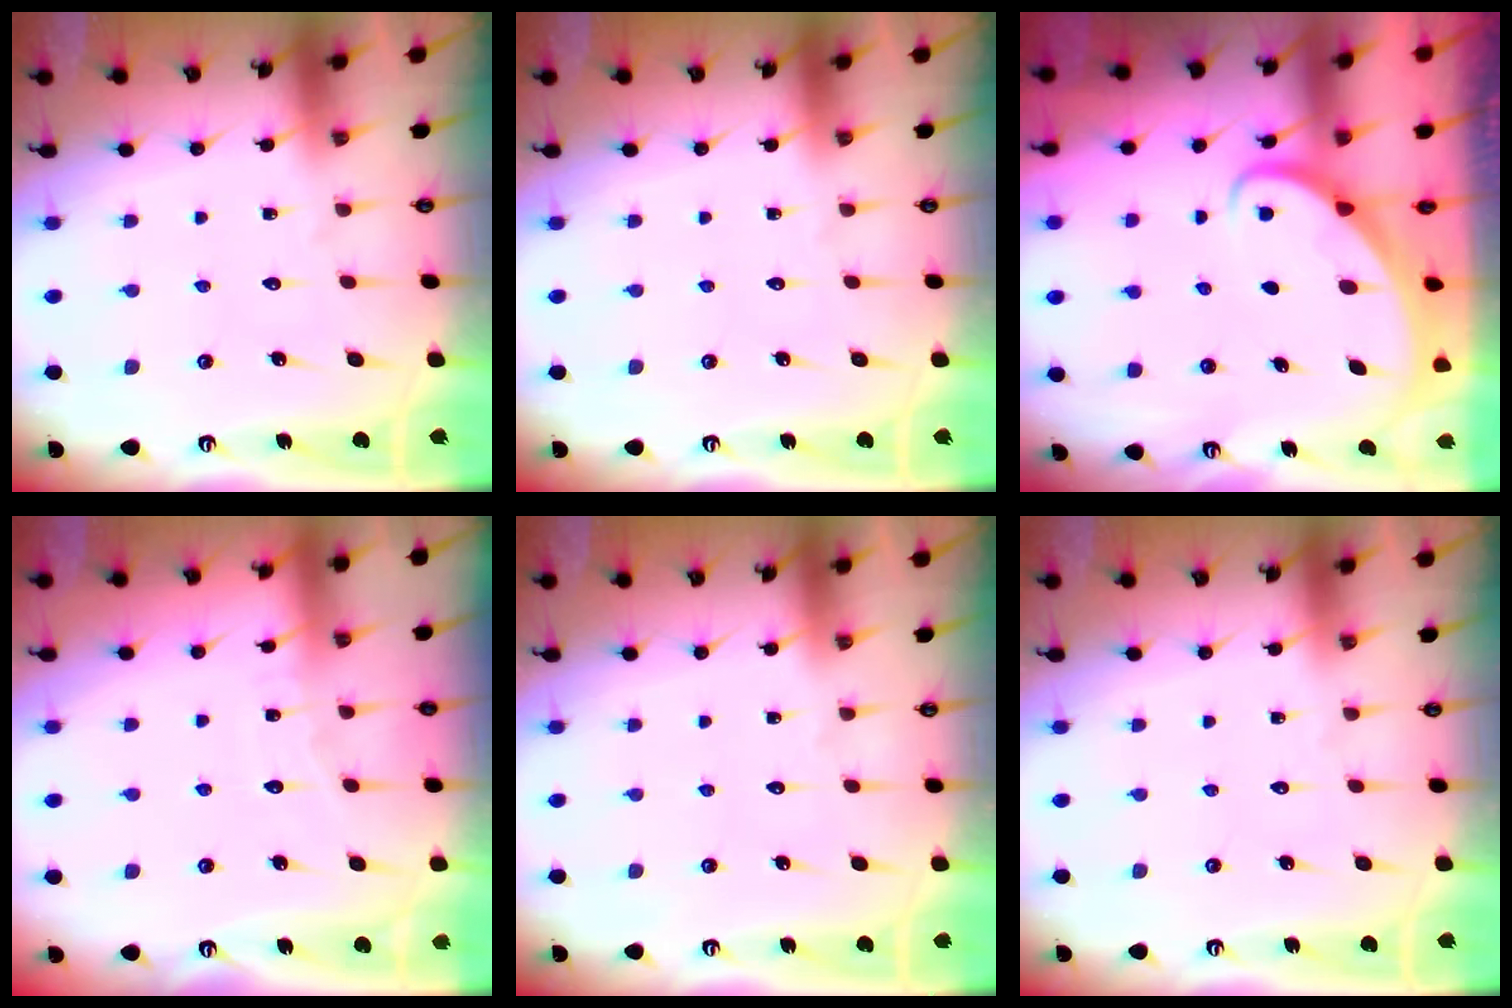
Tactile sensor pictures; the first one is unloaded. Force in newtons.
{"total": 0.0}
{"total": 2.2, "press": 2.2, "slide": 0.2}
{"total": 3.5, "press": 3.5, "slide": 0.4}
{"total": 0.0}
{"total": 0.0}